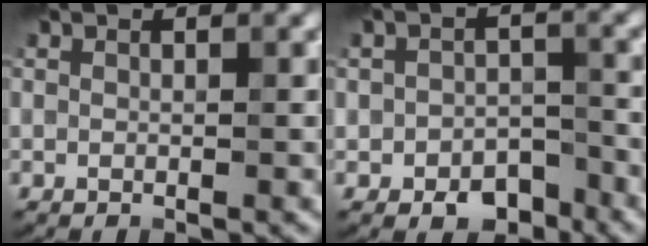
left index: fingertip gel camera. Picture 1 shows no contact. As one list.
[{"total": 4.2, "force": [-2.5, 2.7, 2.2], "torque": [-0.027, -0.010, -0.038]}]